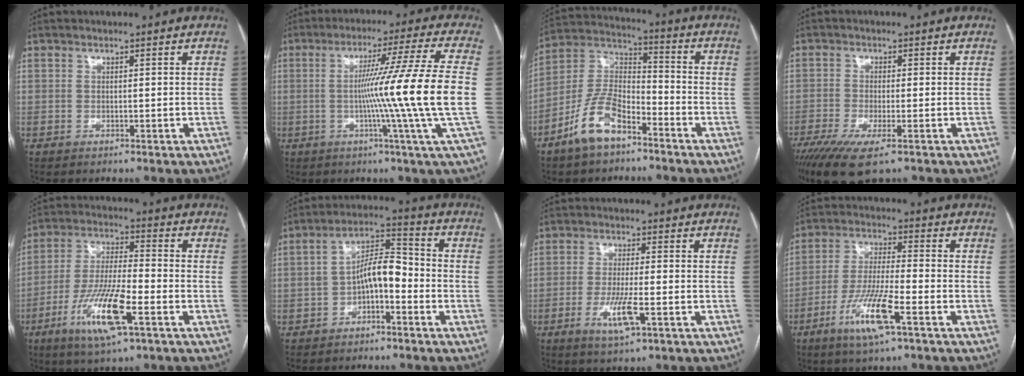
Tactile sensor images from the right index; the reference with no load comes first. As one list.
[{"total": 16.3, "force": [-1.6, -3.8, 15.8], "torque": [-0.242, -0.016, -0.034]}, {"total": 11.1, "force": [-6.9, 4.5, 7.4], "torque": [-0.163, 0.010, -0.134]}, {"total": 8.5, "force": [-5.4, 1.9, 6.3], "torque": [-0.112, -0.023, -0.091]}, {"total": 13.1, "force": [-5.7, 2.1, 11.6], "torque": [-0.230, -0.014, -0.103]}, {"total": 7.4, "force": [-2.1, 3.1, 6.4], "torque": [-0.115, 0.034, -0.035]}, {"total": 6.1, "force": [-2.3, 0.6, 5.6], "torque": [-0.112, -0.012, -0.041]}, {"total": 10.5, "force": [-5.1, 0.9, 9.1], "torque": [-0.182, -0.015, -0.097]}]